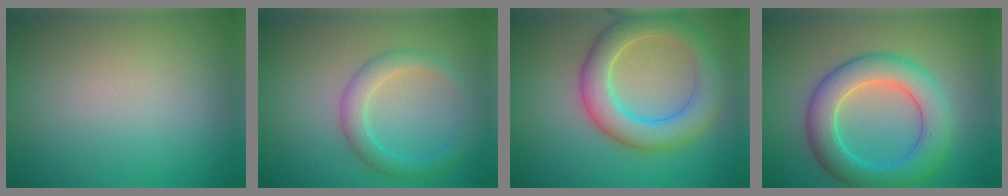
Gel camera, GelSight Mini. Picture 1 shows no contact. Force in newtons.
{"total": 2.9, "press": 2.8, "slide": 0.2}
{"total": 6.1, "press": 6.1, "slide": 0.5}
{"total": 6.7, "press": 6.7, "slide": 0.2}